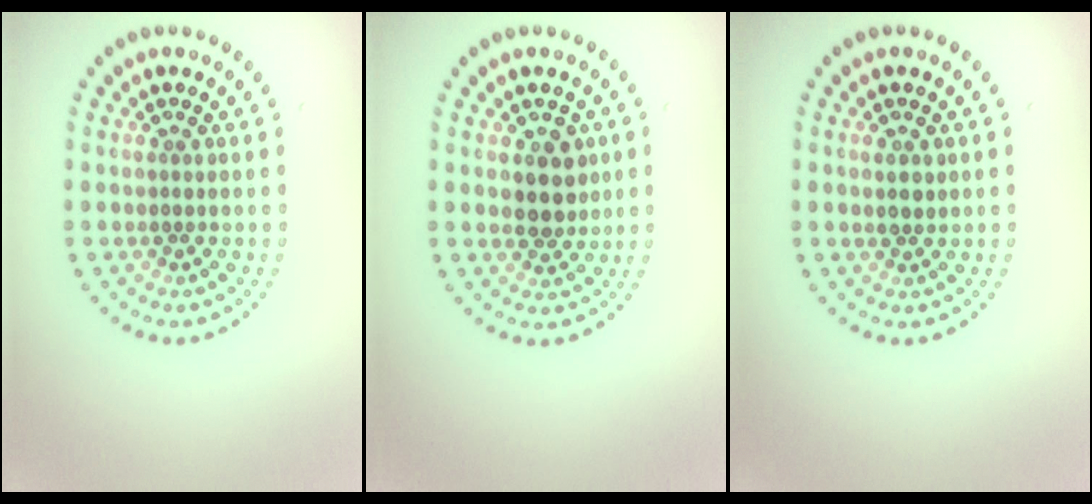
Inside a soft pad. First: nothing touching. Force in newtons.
{"total": 2.9, "press": 2.7, "slide": 0.9}
{"total": 1.2, "press": 1.2, "slide": 0.4}